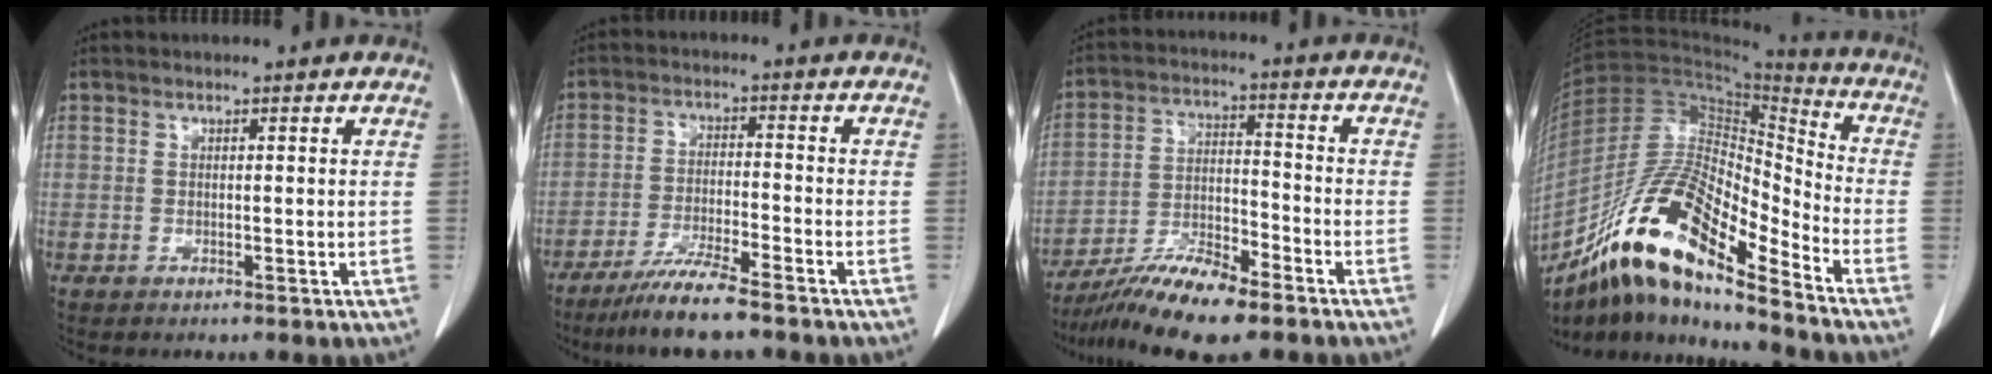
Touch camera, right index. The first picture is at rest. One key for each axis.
{"total": 7.7, "fx": -6.2, "fy": 0.0, "fz": 4.6, "tx": -0.086, "ty": -0.023, "tz": -0.114}
{"total": 11.4, "fx": -8.8, "fy": 1.9, "fz": 7.1, "tx": -0.126, "ty": -0.011, "tz": -0.156}
{"total": 19.5, "fx": -13.0, "fy": 3.8, "fz": 14.0, "tx": -0.274, "ty": 0.002, "tz": -0.231}